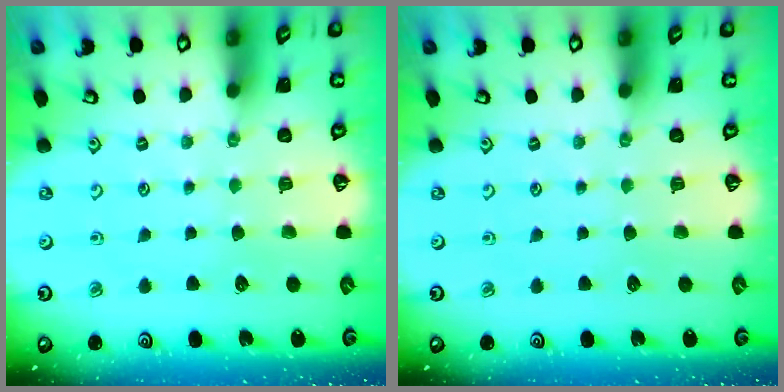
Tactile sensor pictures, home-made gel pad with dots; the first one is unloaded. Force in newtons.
{"total": 0.0}